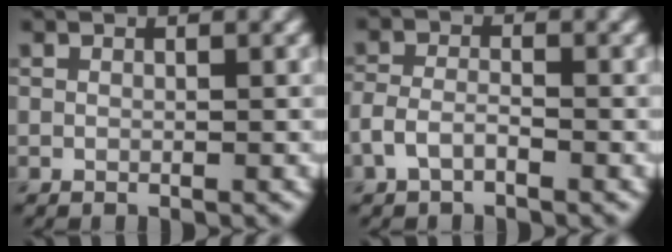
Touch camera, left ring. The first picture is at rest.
{"total": 2.1, "force": [-1.2, 1.0, 1.4], "torque": [-0.029, 0.006, -0.030]}